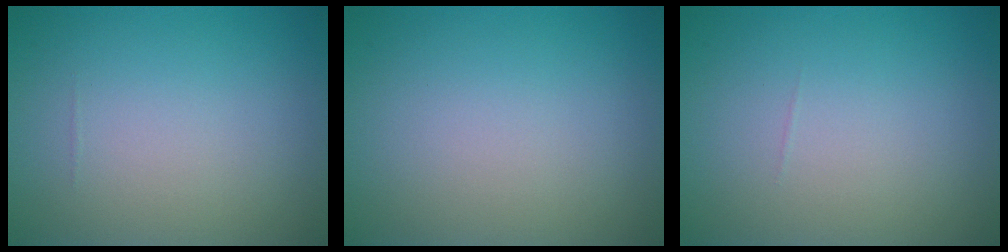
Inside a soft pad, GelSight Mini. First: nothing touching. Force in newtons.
{"total": 0.0}
{"total": 0.0}